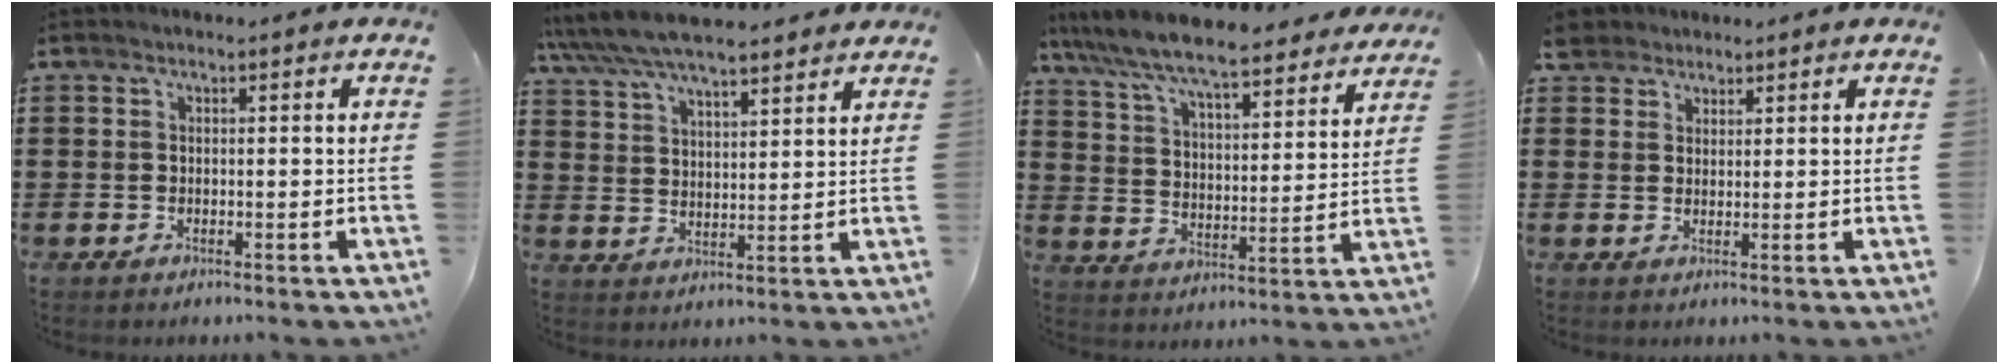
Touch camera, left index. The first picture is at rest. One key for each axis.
{"total": 7.0, "fx": 6.4, "fy": 1.4, "fz": 2.5, "tx": -0.071, "ty": -0.022, "tz": 0.115}
{"total": 8.0, "fx": 7.5, "fy": 0.3, "fz": 3.0, "tx": -0.090, "ty": -0.046, "tz": 0.126}
{"total": 3.0, "fx": 2.5, "fy": 1.7, "fz": 0.2, "tx": -0.017, "ty": 0.009, "tz": 0.048}